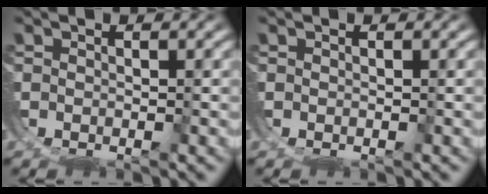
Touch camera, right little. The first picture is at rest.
{"total": 0.0}